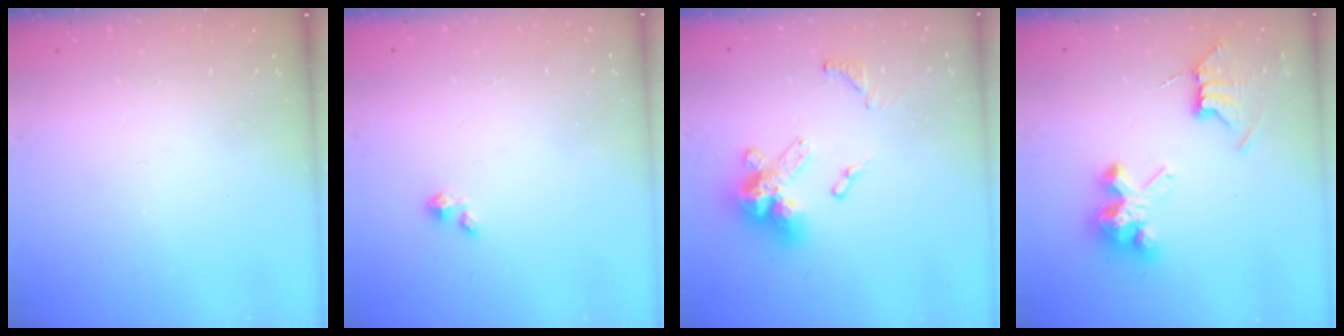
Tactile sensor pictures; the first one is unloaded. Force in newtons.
{"total": 1.4, "press": 1.4, "slide": 0.2}
{"total": 13.7, "press": 13.6, "slide": 1.5}
{"total": 8.9, "press": 8.8, "slide": 0.7}